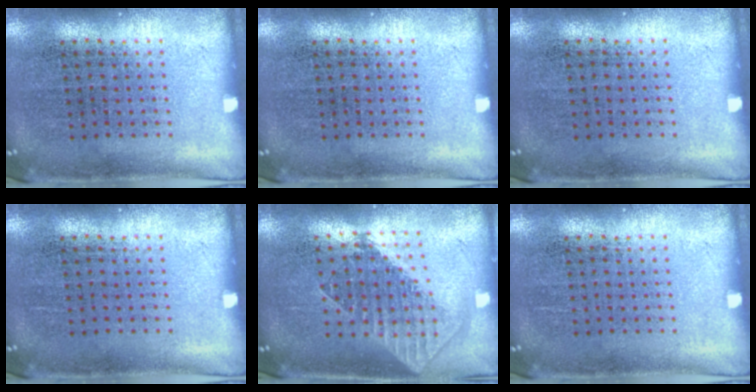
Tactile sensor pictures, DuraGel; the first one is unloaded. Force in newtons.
{"total": 0.0}
{"total": 0.0}
{"total": 0.0}
{"total": 1.8, "press": 1.4, "slide": 1.1}
{"total": 0.0}